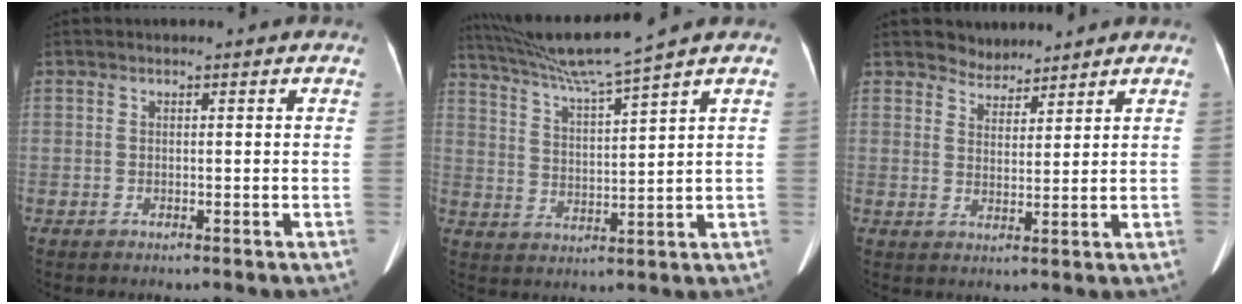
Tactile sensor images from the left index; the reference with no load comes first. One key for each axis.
{"total": 9.6, "fx": 8.2, "fy": -2.7, "fz": 4.2, "tx": -0.080, "ty": -0.002, "tz": 0.155}
{"total": 3.1, "fx": 2.8, "fy": 1.2, "fz": -0.3, "tx": 0.005, "ty": -0.001, "tz": 0.050}